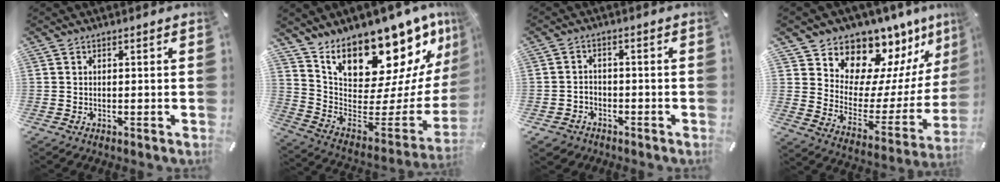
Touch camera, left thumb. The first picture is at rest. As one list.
[{"total": 19.2, "force": [15.6, 8.6, 7.0], "torque": [-0.089, -0.142, 0.269]}, {"total": 3.9, "force": [-2.4, 3.0, 0.6], "torque": [-0.021, 0.011, -0.051]}, {"total": 12.3, "force": [11.0, 5.7, 0.2], "torque": [-0.013, -0.140, 0.192]}]